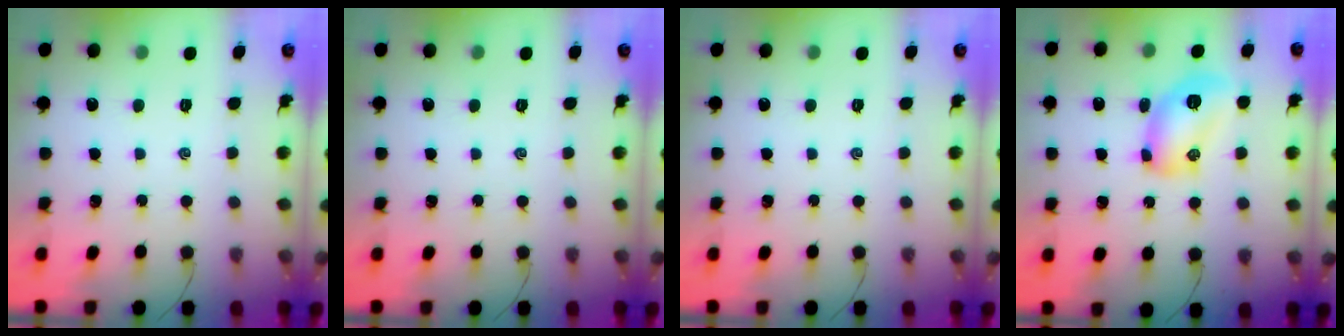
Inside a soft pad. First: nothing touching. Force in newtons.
{"total": 0.0}
{"total": 0.0}
{"total": 10.0, "press": 10.0, "slide": 1.1}